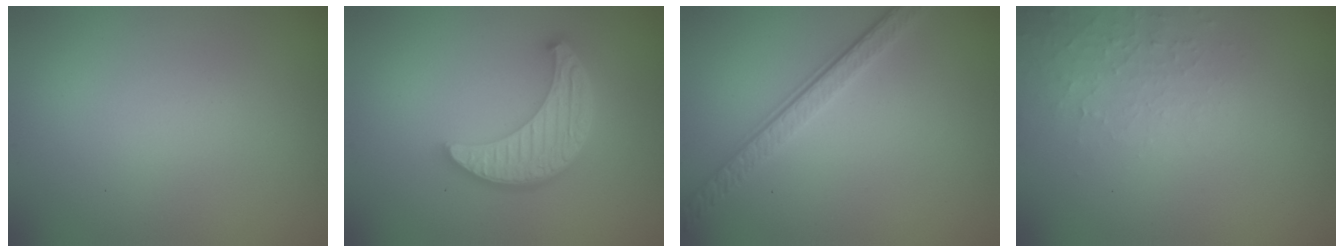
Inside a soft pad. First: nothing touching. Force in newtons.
{"total": 5.3, "press": 4.1, "slide": 3.4}
{"total": 3.4, "press": 2.5, "slide": 2.4}
{"total": 2.1, "press": 2.0, "slide": 0.5}